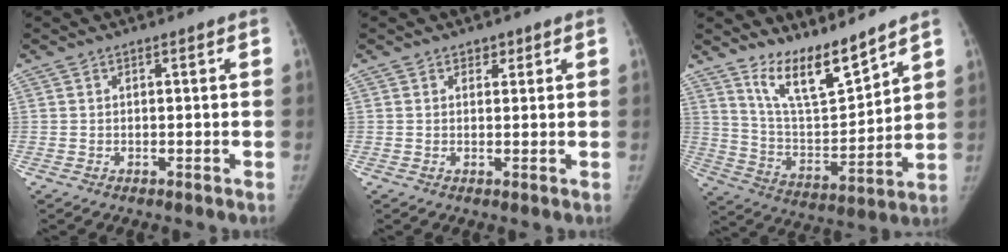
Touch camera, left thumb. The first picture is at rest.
{"total": 1.5, "force": [1.0, 1.0, 0.4], "torque": [0.011, -0.005, 0.013]}
{"total": 12.1, "force": [10.0, 2.4, 6.2], "torque": [-0.087, -0.079, 0.194]}